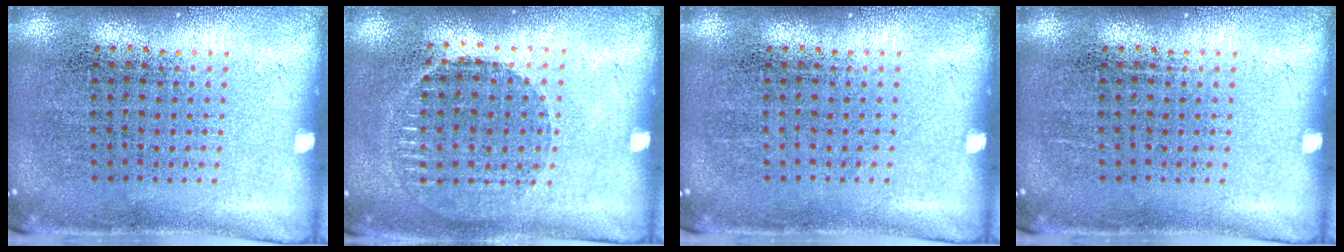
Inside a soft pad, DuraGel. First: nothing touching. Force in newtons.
{"total": 1.0, "press": 1.0, "slide": 0.2}
{"total": 0.0}
{"total": 0.0}